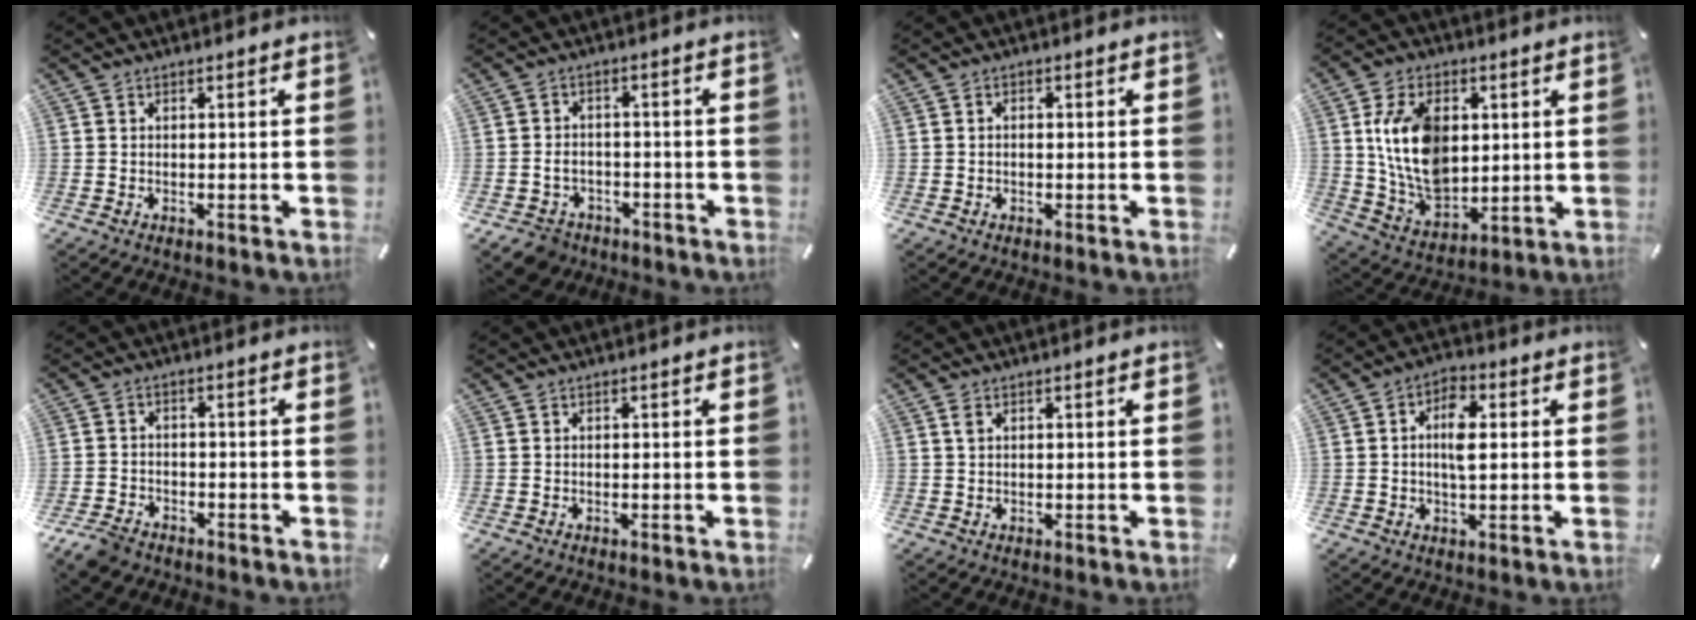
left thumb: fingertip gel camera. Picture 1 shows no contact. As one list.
[{"total": 5.2, "force": [-2.5, 4.2, 1.6], "torque": [-0.044, 0.016, -0.047]}, {"total": 0.8, "force": [-0.4, 0.6, 0.4], "torque": [-0.010, 0.001, -0.007]}, {"total": 15.6, "force": [3.2, 10.8, 10.7], "torque": [-0.237, 0.002, 0.060]}, {"total": 4.7, "force": [-3.9, 2.2, 1.5], "torque": [-0.048, 0.013, -0.078]}, {"total": 0.0}, {"total": 1.2, "force": [0.5, 0.6, 0.9], "torque": [-0.019, 0.003, 0.009]}, {"total": 6.5, "force": [0.7, 3.5, 5.5], "torque": [-0.101, 0.004, 0.006]}]